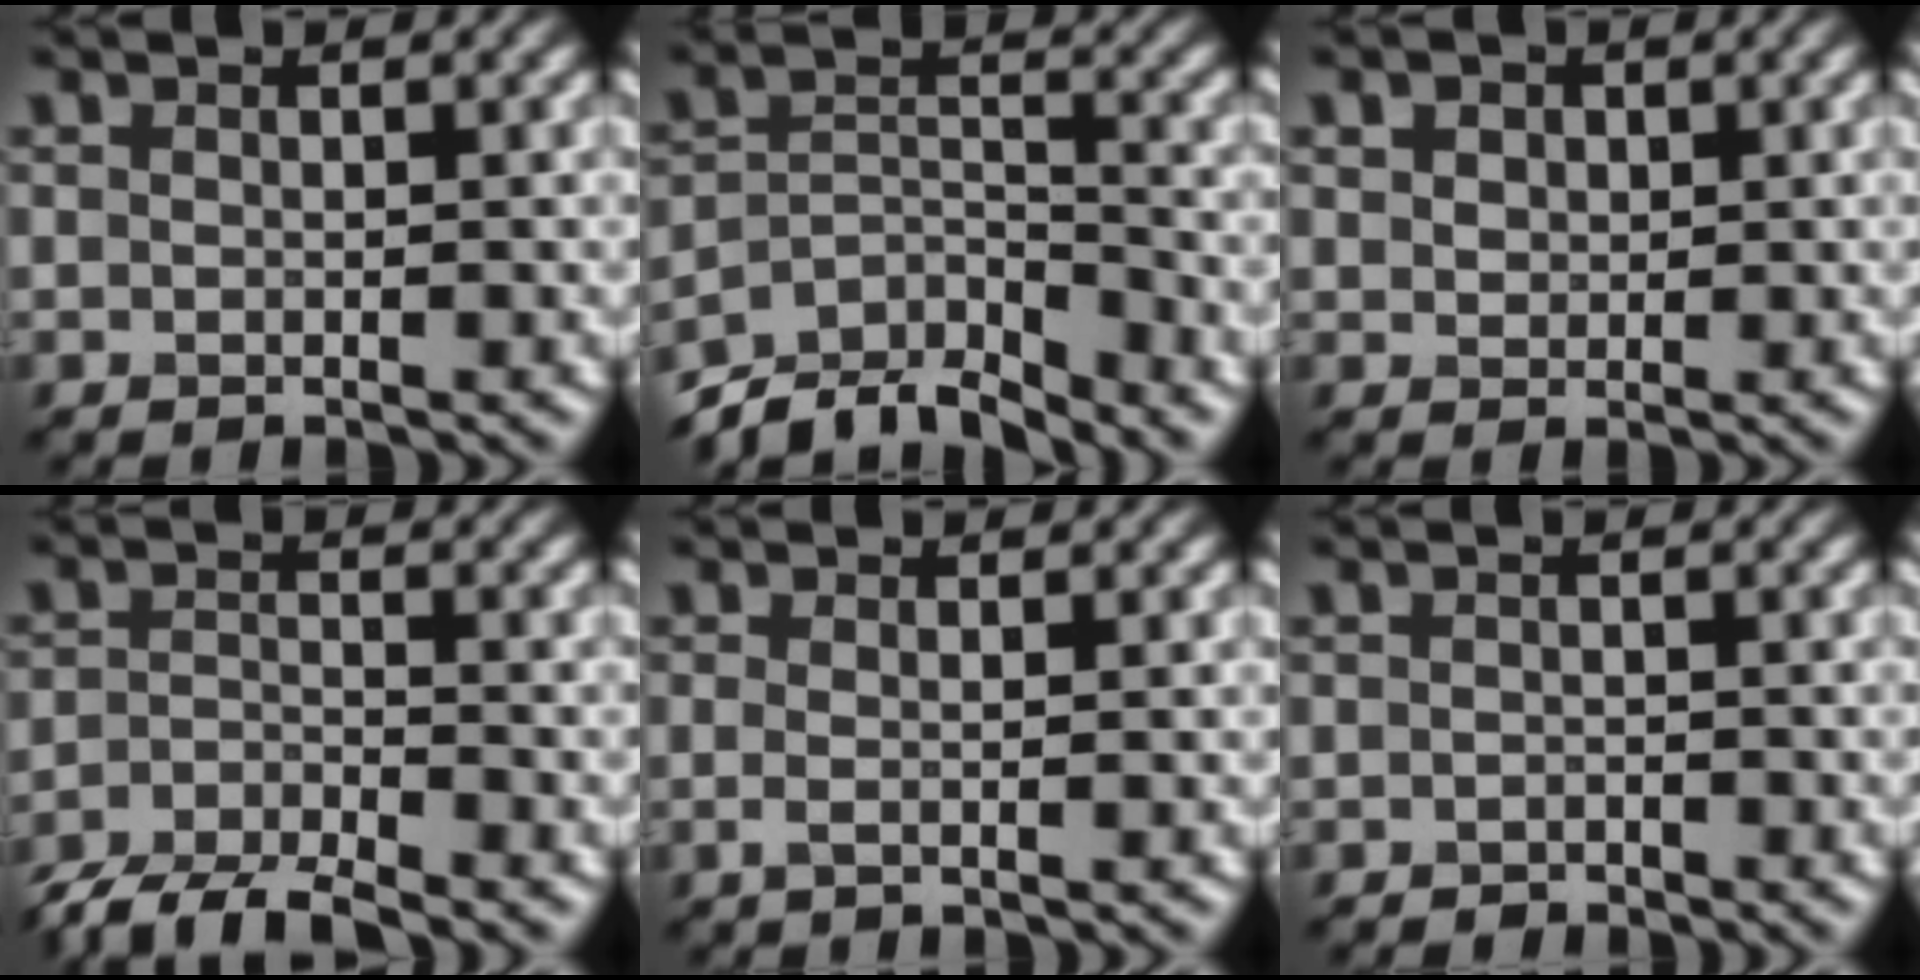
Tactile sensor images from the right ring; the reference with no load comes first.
{"total": 7.2, "force": [-6.3, 2.3, 2.8], "torque": [-0.047, -0.007, -0.117]}
{"total": 3.2, "force": [1.8, 2.3, 1.5], "torque": [-0.039, 0.012, 0.026]}
{"total": 6.0, "force": [-5.1, 1.4, 2.9], "torque": [-0.054, -0.012, -0.096]}
{"total": 1.2, "force": [-0.1, 0.3, 1.1], "torque": [-0.021, -0.004, -0.004]}
{"total": 0.8, "force": [-0.7, 0.2, 0.0], "torque": [0.002, -0.001, -0.013]}